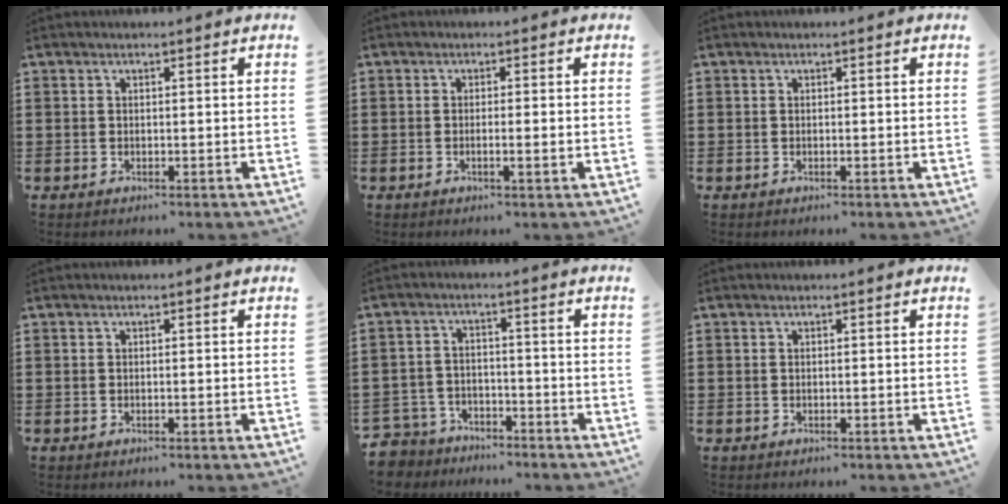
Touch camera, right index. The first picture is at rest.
{"total": 1.6, "force": [-0.6, -0.1, 1.5], "torque": [-0.023, -0.003, -0.011]}
{"total": 0.0}
{"total": 0.0}
{"total": 4.3, "force": [-4.1, 1.3, -0.1], "torque": [-0.024, -0.003, -0.092]}
{"total": 0.0}